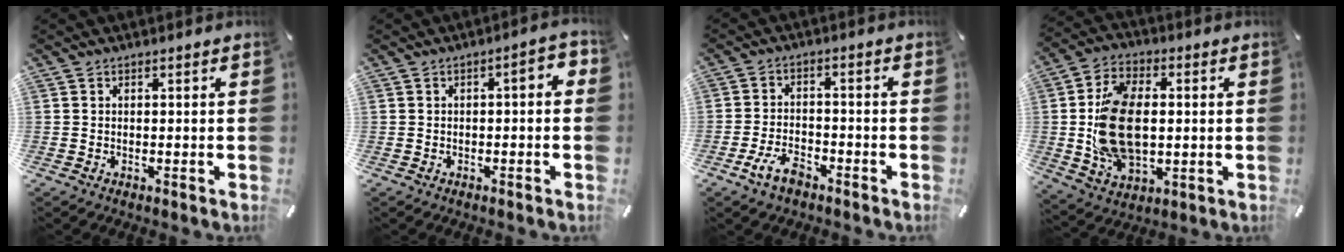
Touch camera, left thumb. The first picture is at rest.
{"total": 3.6, "force": [-0.8, 1.4, 3.2], "torque": [-0.049, 0.012, -0.020]}
{"total": 6.9, "force": [-4.4, 3.7, 3.8], "torque": [-0.089, 0.017, -0.084]}
{"total": 16.2, "force": [0.1, 10.6, 12.3], "torque": [-0.265, 0.001, 0.005]}